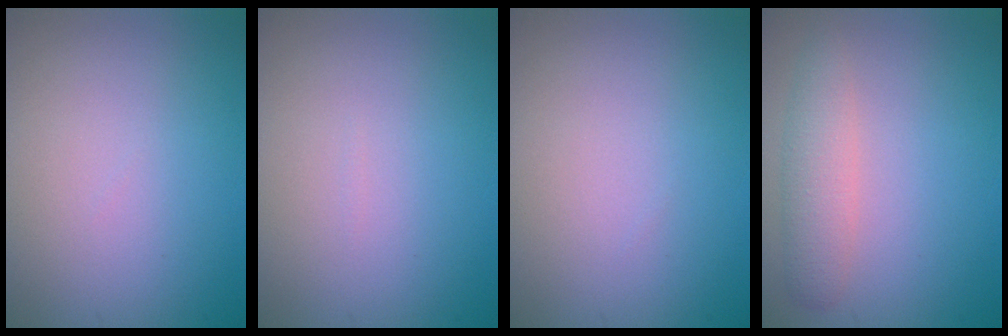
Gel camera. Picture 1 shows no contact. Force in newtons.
{"total": 0.0}
{"total": 0.0}
{"total": 2.7, "press": 2.7, "slide": 0.1}